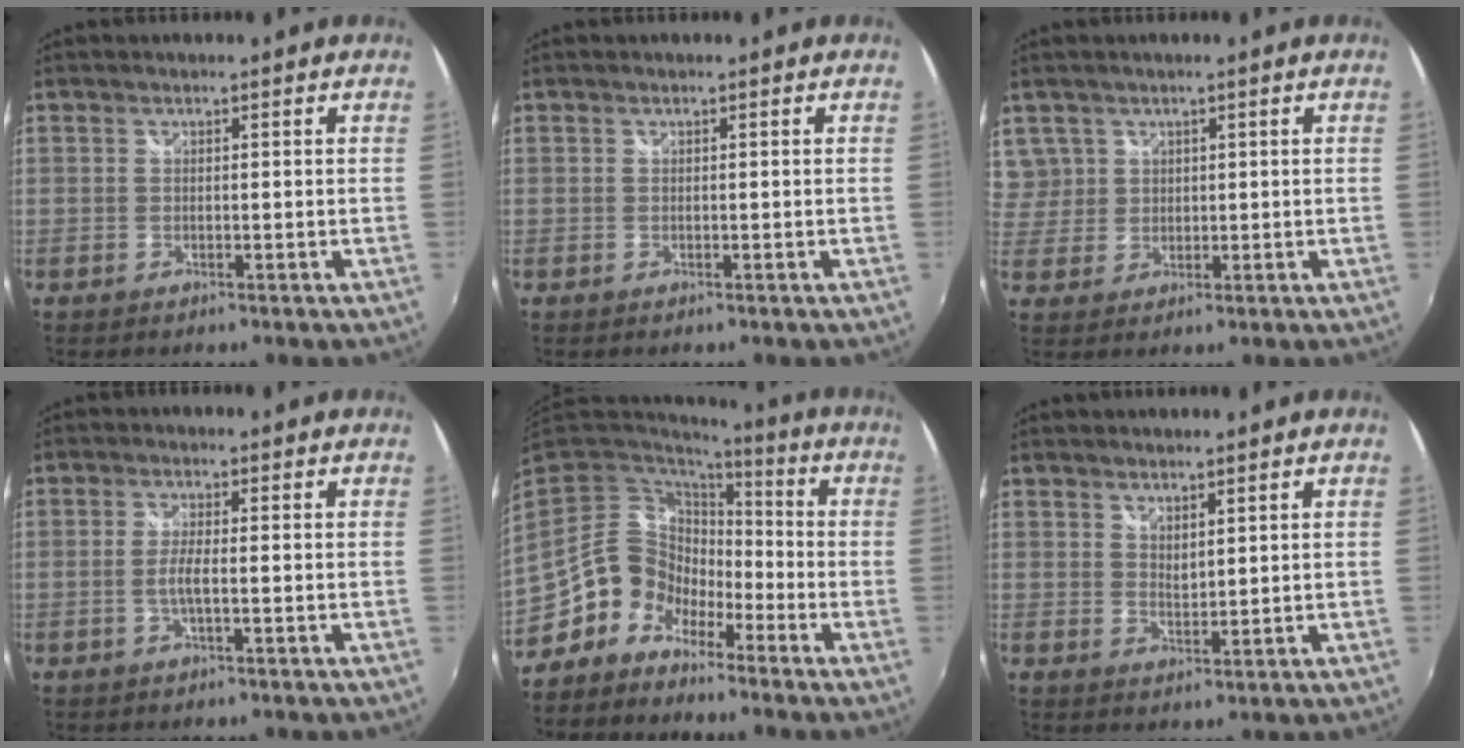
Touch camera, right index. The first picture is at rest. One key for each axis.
{"total": 0.0}
{"total": 5.3, "fx": 2.6, "fy": 4.6, "fz": 0.3, "tx": 0.006, "ty": 0.010, "tz": 0.057}
{"total": 2.7, "fx": -0.8, "fy": 0.1, "fz": 2.6, "tx": -0.052, "ty": -0.002, "tz": -0.017}
{"total": 11.2, "fx": -7.0, "fy": 8.2, "fz": 2.9, "tx": -0.062, "ty": 0.032, "tz": -0.134}
{"total": 2.5, "fx": 1.9, "fy": 0.9, "fz": 1.2, "tx": -0.018, "ty": -0.003, "tz": 0.034}